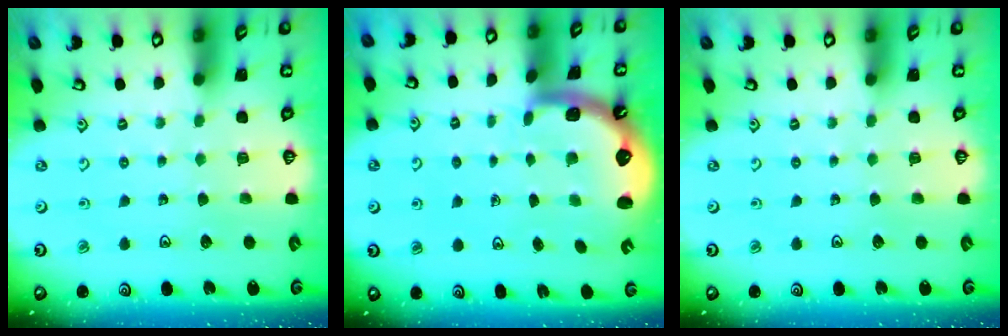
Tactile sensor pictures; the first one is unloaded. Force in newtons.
{"total": 1.5, "press": 1.4, "slide": 0.6}
{"total": 0.0}